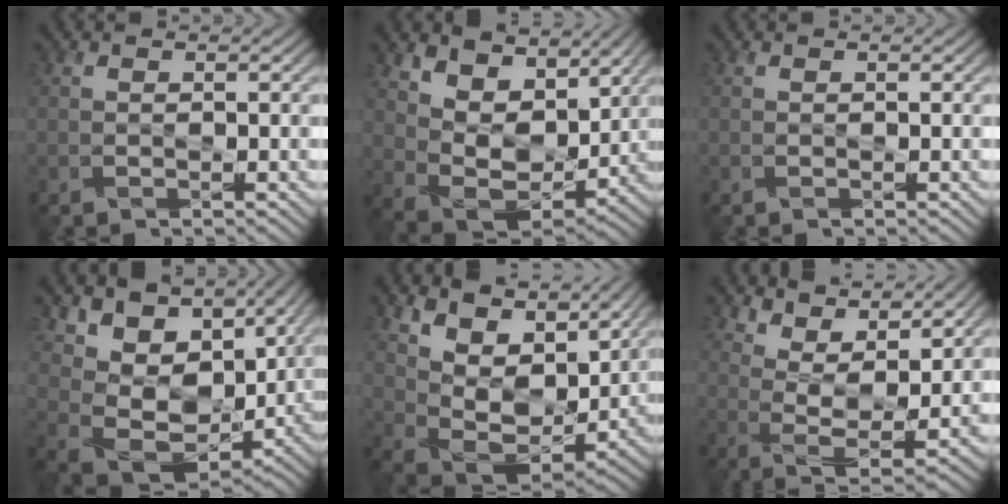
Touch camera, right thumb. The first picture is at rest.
{"total": 9.8, "force": [5.2, 6.0, 5.7], "torque": [-0.129, -0.001, 0.088]}
{"total": 0.0}
{"total": 10.7, "force": [3.3, 7.5, 6.8], "torque": [-0.128, -0.003, 0.065]}
{"total": 10.8, "force": [6.0, 6.0, 6.7], "torque": [-0.151, 0.005, 0.104]}
{"total": 7.7, "force": [6.2, 1.6, 4.3], "torque": [-0.090, -0.018, 0.117]}